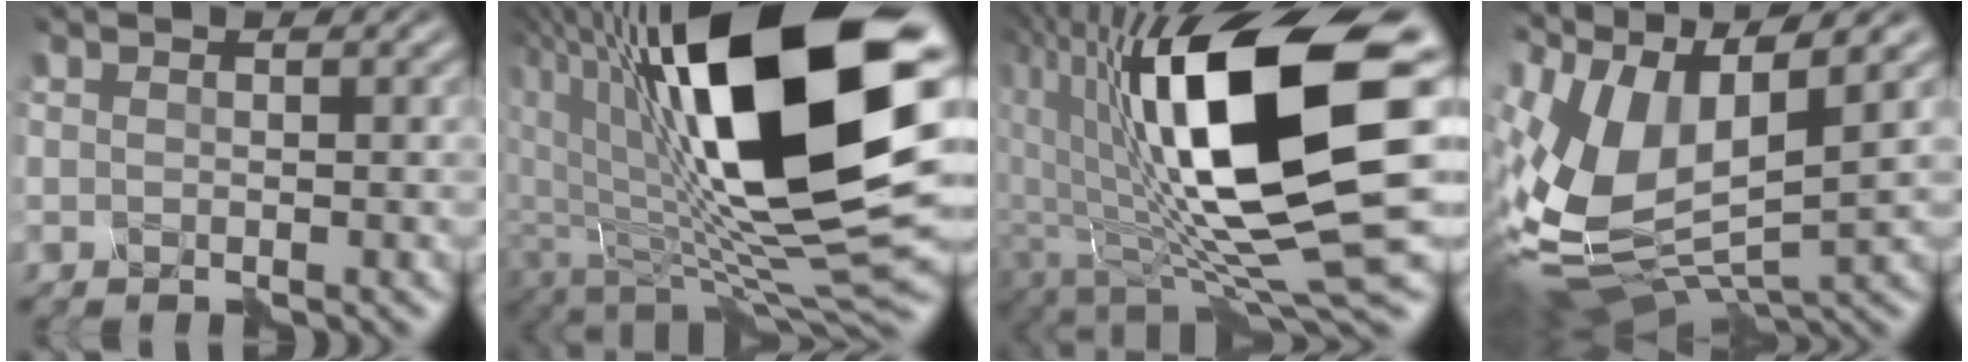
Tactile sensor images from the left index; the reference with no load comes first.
{"total": 17.1, "force": [3.9, 6.2, 15.4], "torque": [-0.262, -0.010, 0.064]}
{"total": 14.8, "force": [2.0, 4.9, 13.8], "torque": [-0.240, -0.016, 0.032]}
{"total": 10.9, "force": [2.4, 5.6, 9.0], "torque": [-0.214, -0.003, 0.048]}